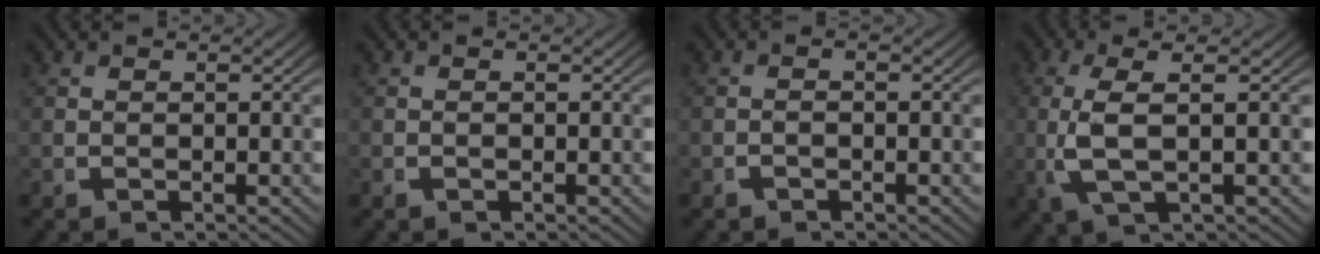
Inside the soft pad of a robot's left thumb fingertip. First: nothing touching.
{"total": 0.0}
{"total": 0.8, "force": [-0.7, 0.1, 0.4], "torque": [-0.008, 0.006, -0.014]}
{"total": 5.6, "force": [0.4, 2.0, 5.2], "torque": [-0.133, -0.005, 0.020]}